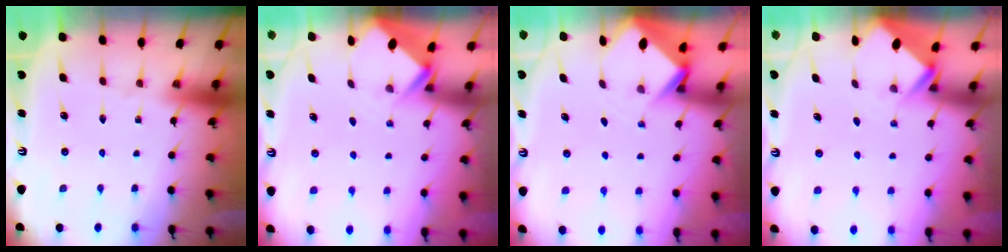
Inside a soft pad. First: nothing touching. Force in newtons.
{"total": 2.8, "press": 2.8, "slide": 0.2}
{"total": 2.9, "press": 2.9, "slide": 0.2}
{"total": 2.8, "press": 2.8, "slide": 0.2}